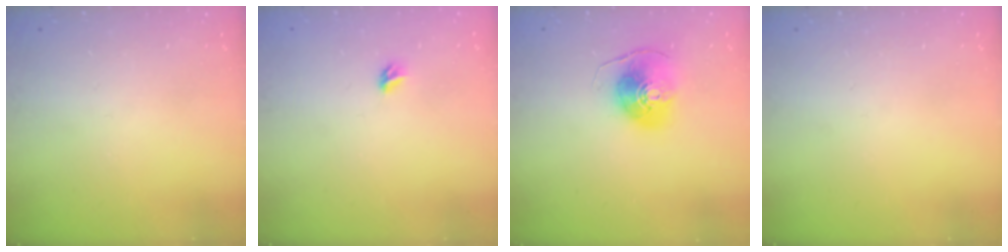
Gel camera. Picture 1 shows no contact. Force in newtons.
{"total": 3.8, "press": 3.8, "slide": 0.7}
{"total": 9.9, "press": 9.8, "slide": 1.1}
{"total": 0.0}